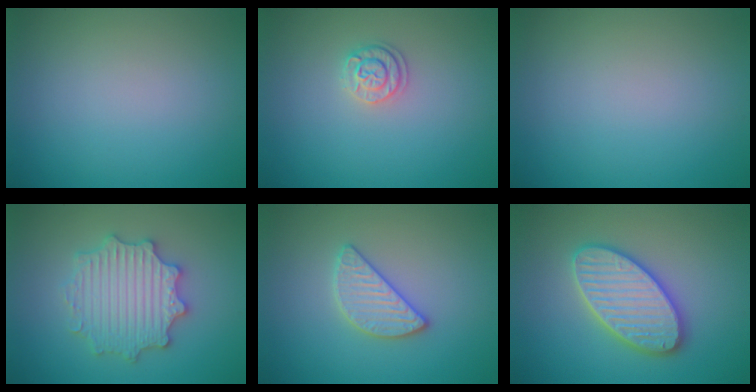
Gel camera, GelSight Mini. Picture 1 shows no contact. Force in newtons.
{"total": 1.7, "press": 1.7, "slide": 0.5}
{"total": 0.0}
{"total": 5.5, "press": 5.4, "slide": 1.0}
{"total": 2.8, "press": 2.7, "slide": 0.5}
{"total": 5.8, "press": 5.8, "slide": 0.6}